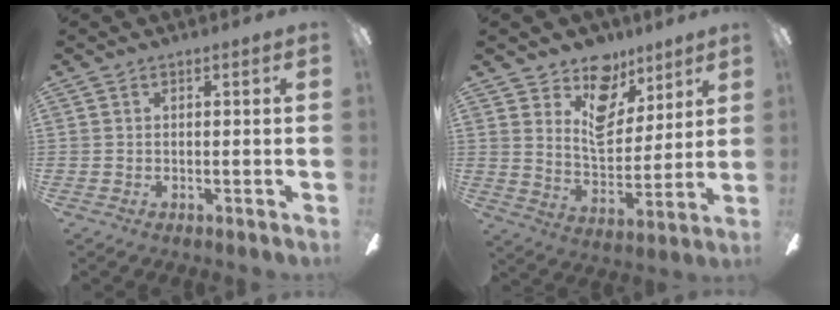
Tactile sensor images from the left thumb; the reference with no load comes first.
{"total": 12.8, "force": [8.4, 7.7, 5.7], "torque": [-0.095, -0.049, 0.162]}